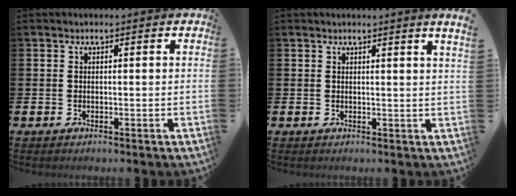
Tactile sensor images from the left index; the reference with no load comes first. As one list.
[{"total": 1.3, "force": [1.1, -0.6, 0.4], "torque": [0.004, -0.012, 0.017]}]